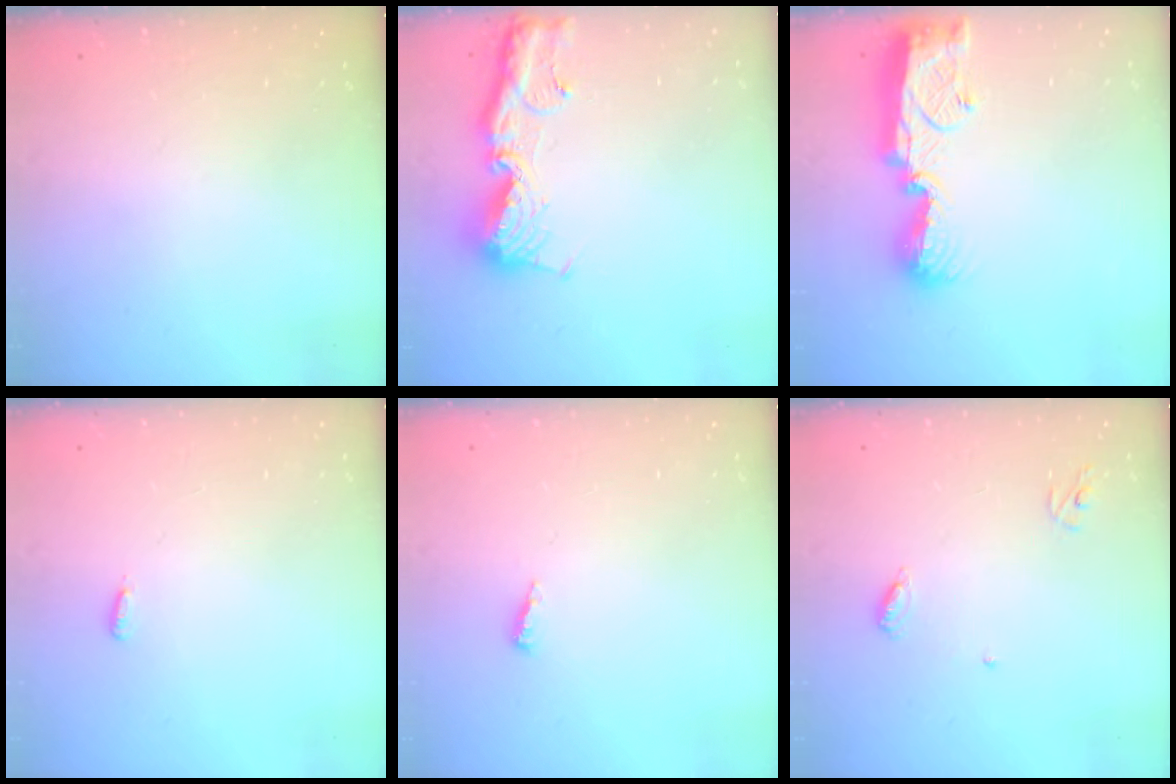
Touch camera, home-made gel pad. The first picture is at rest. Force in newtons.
{"total": 13.2, "press": 13.1, "slide": 1.3}
{"total": 12.8, "press": 12.7, "slide": 1.1}
{"total": 2.7, "press": 2.6, "slide": 0.9}
{"total": 2.5, "press": 2.5, "slide": 0.2}
{"total": 4.9, "press": 4.9, "slide": 0.4}